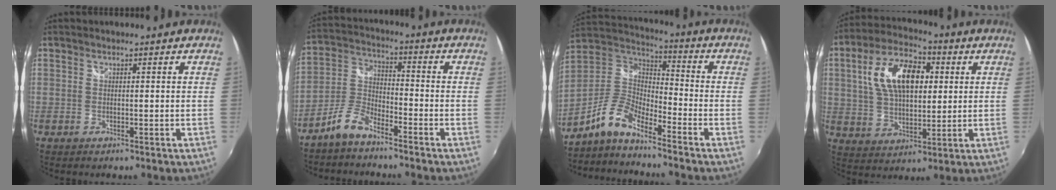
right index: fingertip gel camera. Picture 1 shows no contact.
{"total": 7.0, "force": [-5.4, 2.5, 3.8], "torque": [-0.090, 0.017, -0.110]}
{"total": 9.8, "force": [-7.0, 2.9, 6.1], "torque": [-0.136, 0.016, -0.148]}
{"total": 15.5, "force": [3.7, 8.5, 12.4], "torque": [-0.231, 0.029, 0.065]}